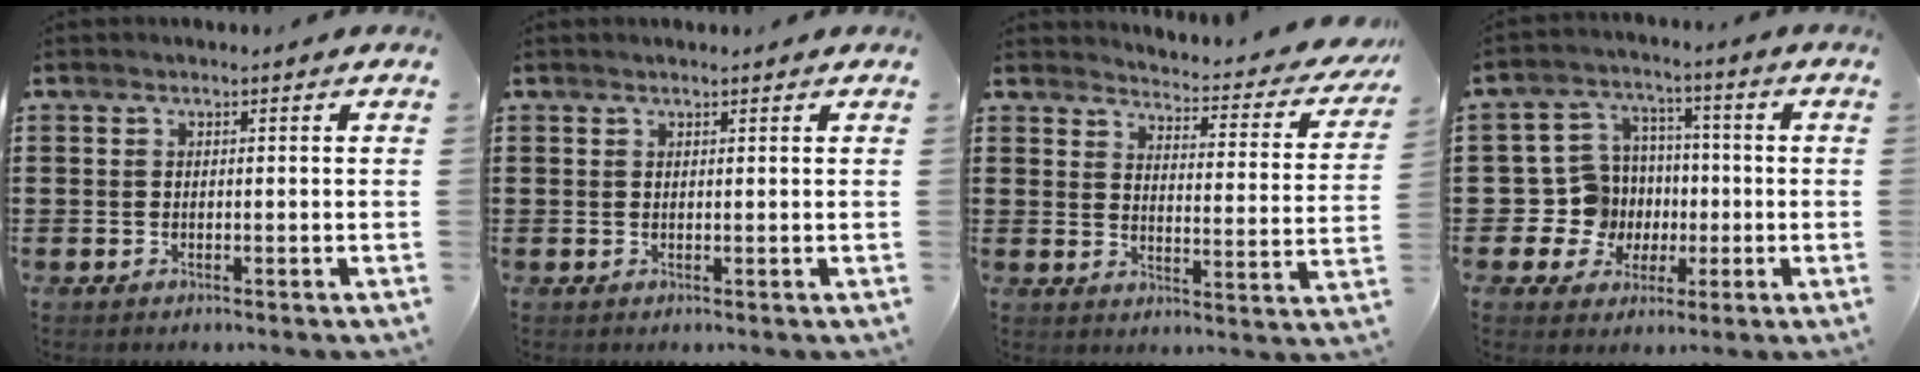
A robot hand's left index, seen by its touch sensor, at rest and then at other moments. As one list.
[{"total": 0.6, "force": [0.6, 0.0, 0.3], "torque": [-0.007, -0.002, 0.011]}, {"total": 3.5, "force": [3.3, -0.1, 1.0], "torque": [-0.033, -0.037, 0.048]}, {"total": 9.2, "force": [-0.3, 9.0, 1.8], "torque": [-0.093, 0.005, 0.005]}]